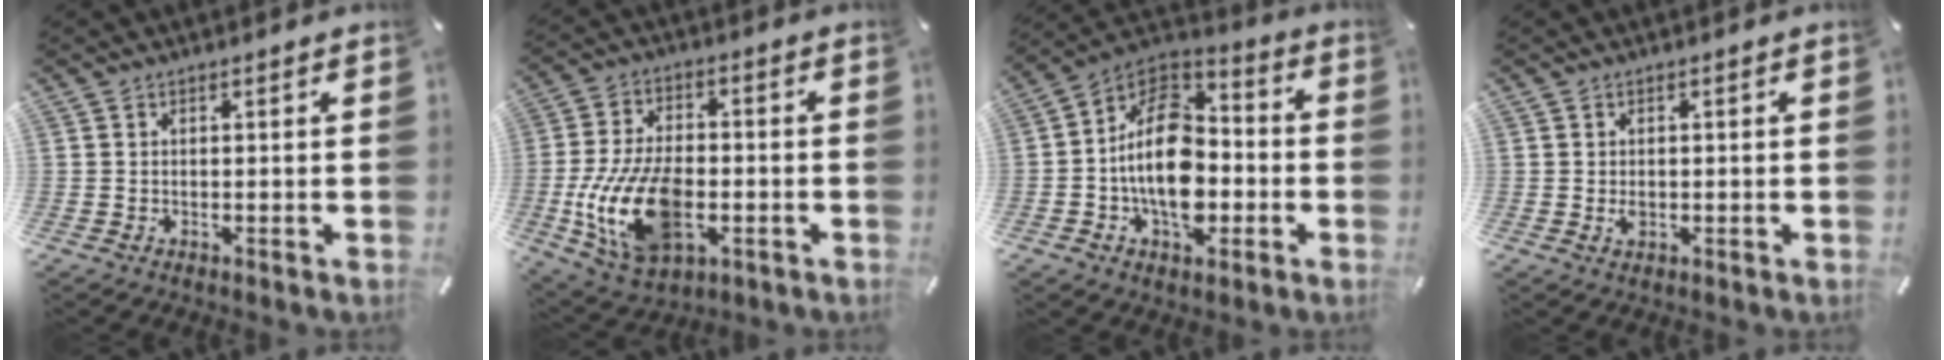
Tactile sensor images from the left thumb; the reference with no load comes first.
{"total": 18.1, "force": [-4.3, 11.2, 13.5], "torque": [-0.285, 0.002, -0.073]}
{"total": 18.3, "force": [-3.4, 12.3, 13.1], "torque": [-0.241, 0.010, -0.064]}
{"total": 1.7, "force": [-0.2, 1.2, 1.2], "torque": [-0.023, 0.002, -0.004]}